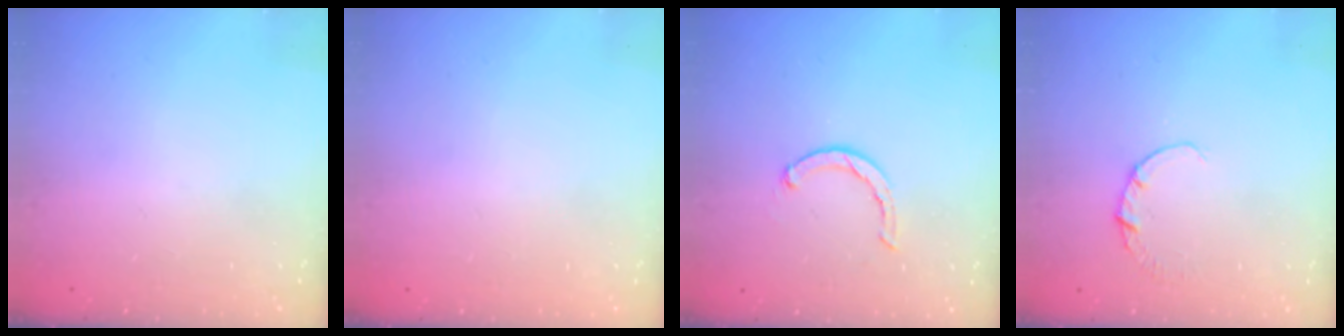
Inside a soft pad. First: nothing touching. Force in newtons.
{"total": 2.5, "press": 2.5, "slide": 0.2}
{"total": 1.8, "press": 1.8, "slide": 0.4}
{"total": 1.9, "press": 1.9, "slide": 0.3}